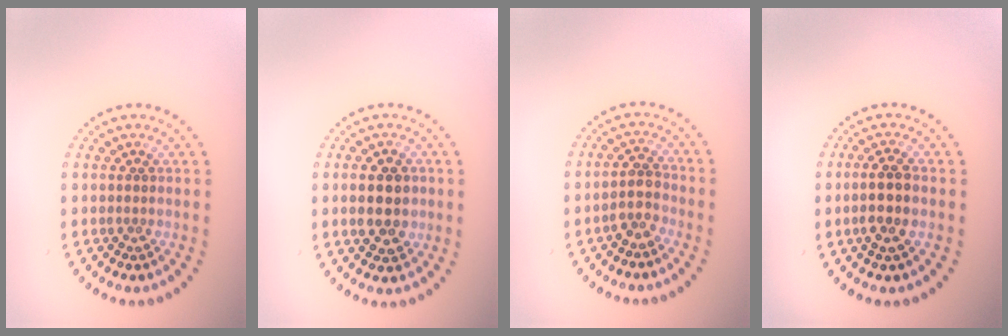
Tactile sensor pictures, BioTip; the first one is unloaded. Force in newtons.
{"total": 4.6, "press": 4.6, "slide": 0.2}
{"total": 1.8, "press": 1.7, "slide": 0.6}
{"total": 2.9, "press": 2.7, "slide": 0.9}